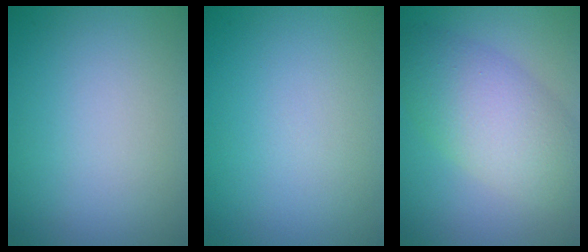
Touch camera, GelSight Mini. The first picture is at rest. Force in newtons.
{"total": 0.0}
{"total": 7.1, "press": 7.1, "slide": 0.4}